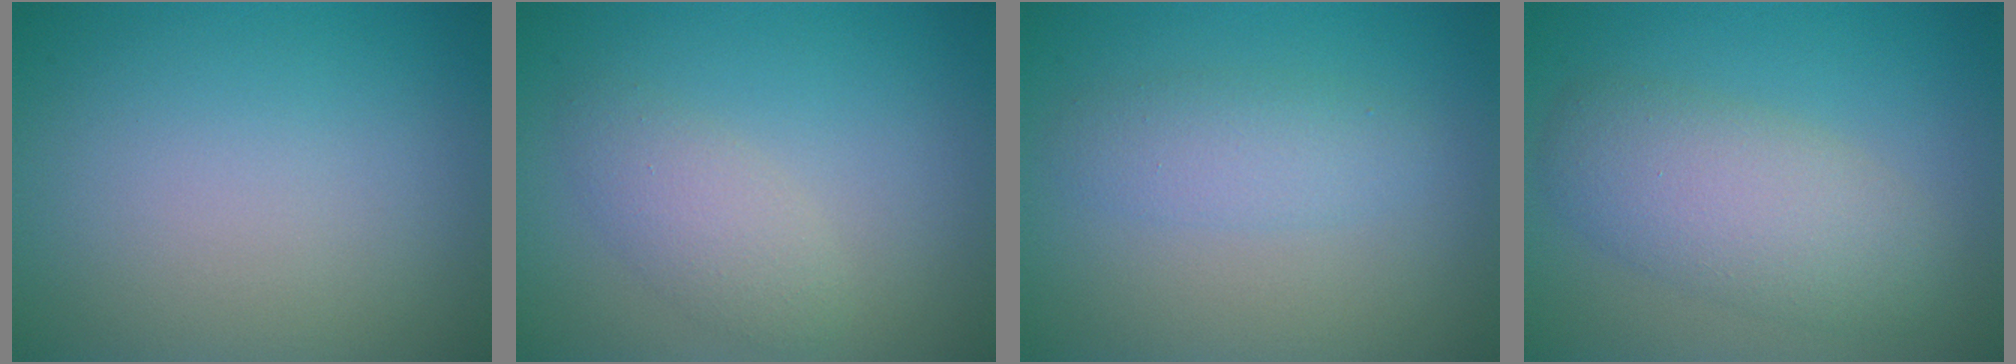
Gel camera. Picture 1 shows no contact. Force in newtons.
{"total": 2.4, "press": 2.4, "slide": 0.1}
{"total": 2.4, "press": 2.4, "slide": 0.0}
{"total": 5.2, "press": 5.2, "slide": 0.0}